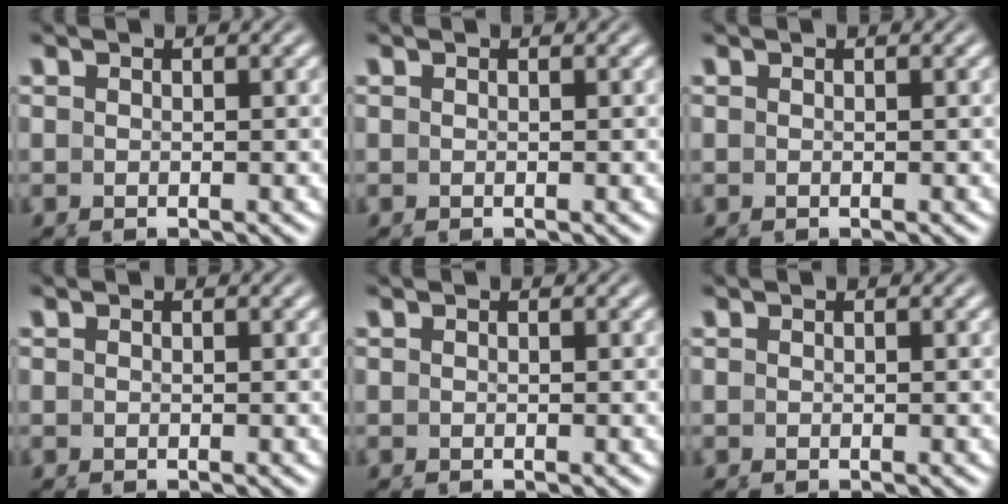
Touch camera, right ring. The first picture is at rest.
{"total": 0.0}
{"total": 0.0}
{"total": 0.0}
{"total": 0.0}
{"total": 0.0}